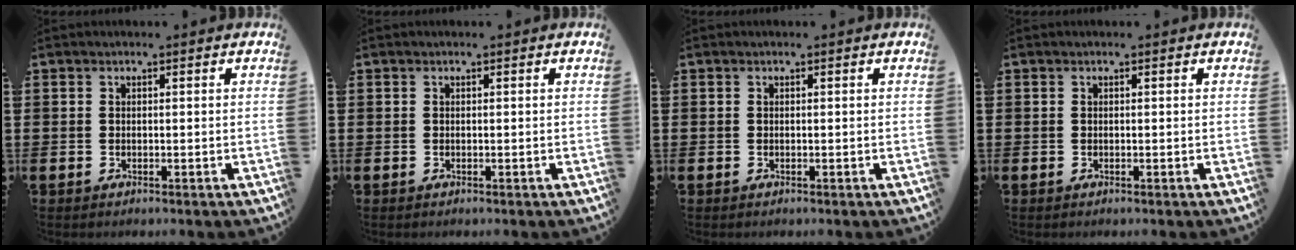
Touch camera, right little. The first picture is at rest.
{"total": 0.0}
{"total": 0.0}
{"total": 0.0}